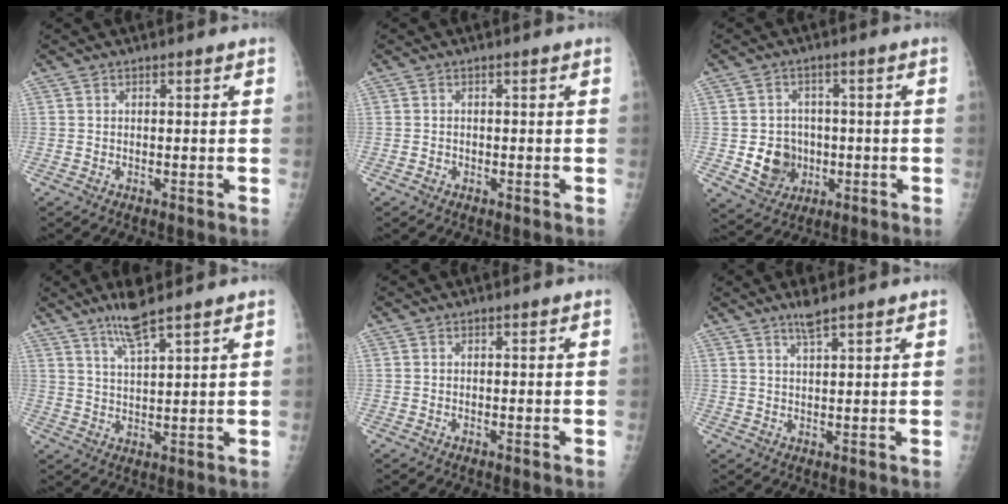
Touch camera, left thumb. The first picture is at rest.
{"total": 0.7, "force": [-0.3, 0.6, 0.2], "torque": [0.002, 0.004, -0.007]}
{"total": 7.8, "force": [-1.3, 6.9, 3.4], "torque": [-0.022, 0.007, -0.012]}
{"total": 6.5, "force": [4.9, 0.5, 4.3], "torque": [-0.081, -0.028, 0.093]}
{"total": 0.0}
{"total": 3.1, "force": [2.4, 0.3, 2.0], "torque": [-0.039, -0.010, 0.048]}